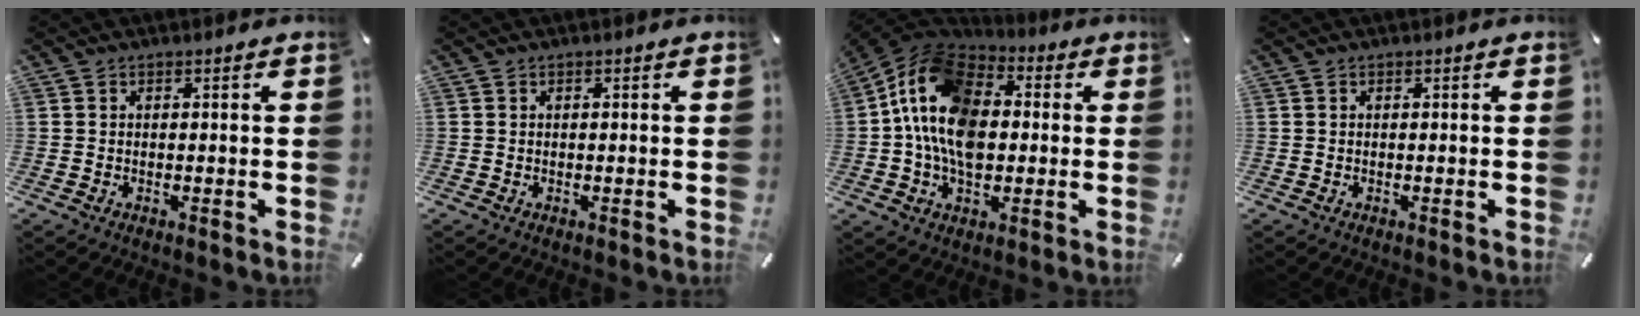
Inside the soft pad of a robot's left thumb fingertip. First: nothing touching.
{"total": 0.0}
{"total": 17.8, "force": [-0.7, 12.8, 12.3], "torque": [-0.258, 0.018, -0.018]}
{"total": 0.0}